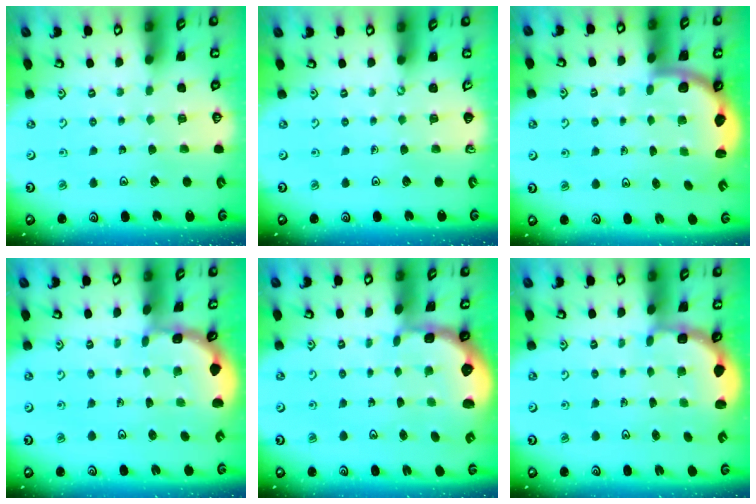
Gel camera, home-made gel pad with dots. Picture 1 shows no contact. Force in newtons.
{"total": 0.0}
{"total": 2.4, "press": 2.3, "slide": 0.6}
{"total": 1.7, "press": 1.7, "slide": 0.1}
{"total": 2.5, "press": 1.8, "slide": 1.8}
{"total": 2.7, "press": 2.3, "slide": 1.4}